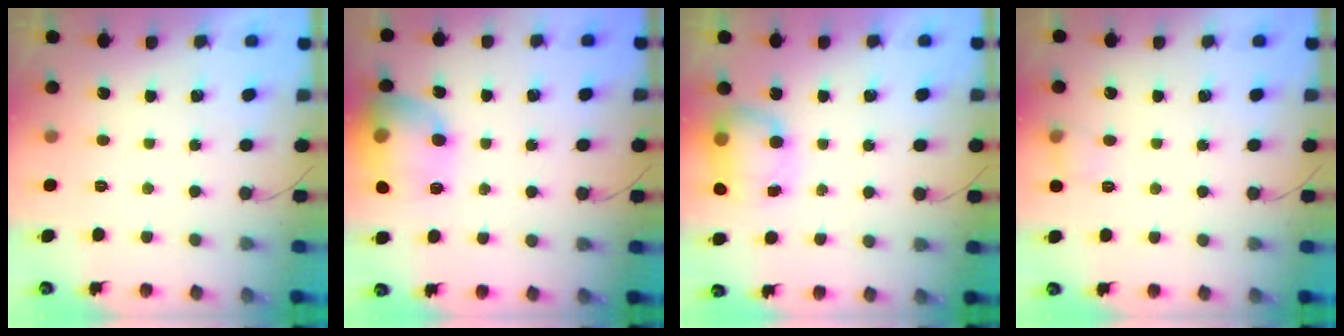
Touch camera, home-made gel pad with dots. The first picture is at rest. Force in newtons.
{"total": 16.5, "press": 16.5, "slide": 1.3}
{"total": 7.9, "press": 7.8, "slide": 0.6}
{"total": 5.4, "press": 5.2, "slide": 1.5}